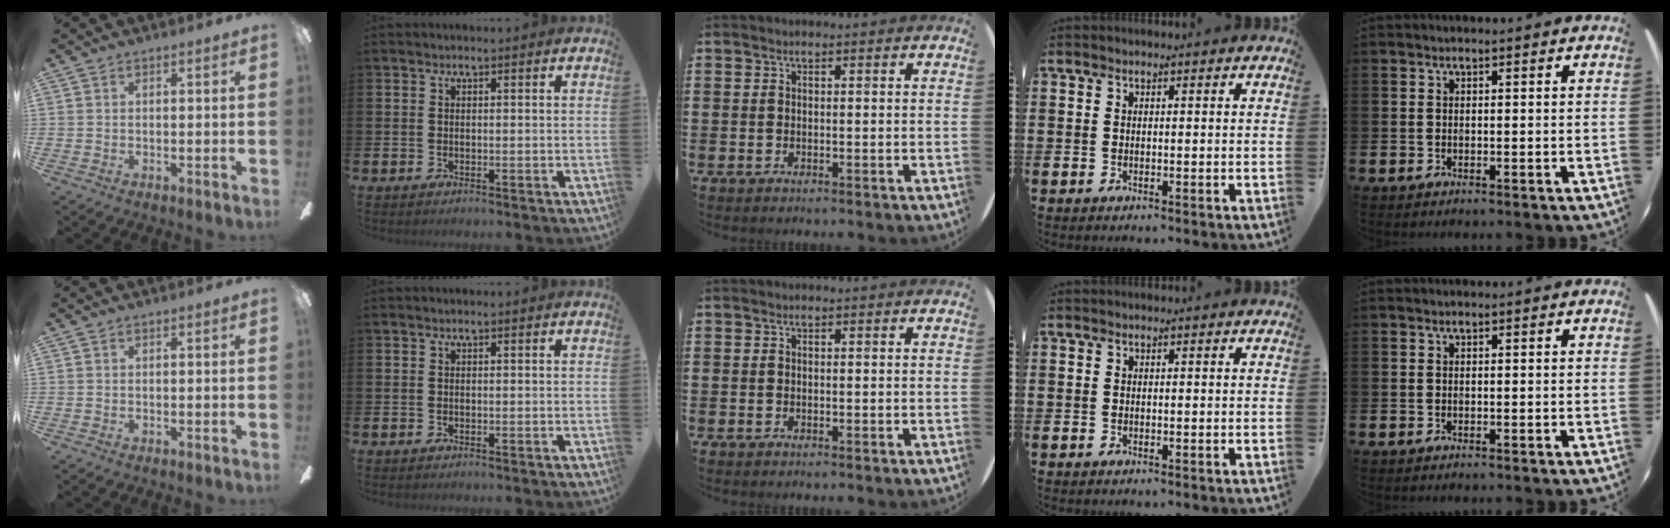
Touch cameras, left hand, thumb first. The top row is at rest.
{}